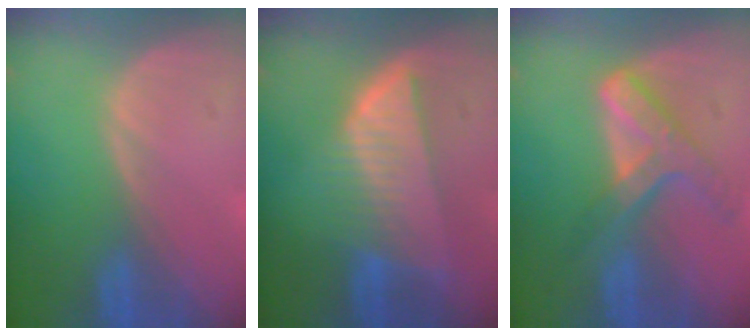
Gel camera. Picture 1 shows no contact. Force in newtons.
{"total": 8.2, "press": 7.2, "slide": 3.8}
{"total": 7.3, "press": 6.2, "slide": 3.9}